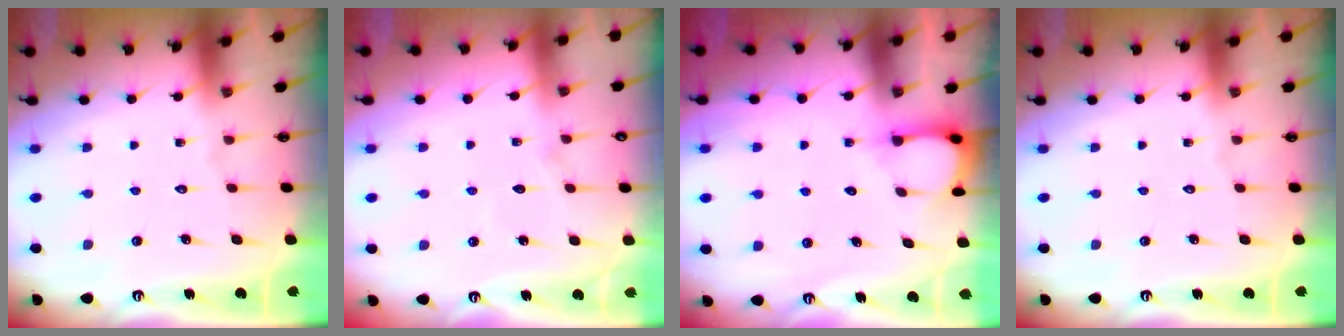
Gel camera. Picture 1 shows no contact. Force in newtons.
{"total": 5.9, "press": 5.9, "slide": 0.6}
{"total": 3.6, "press": 3.6, "slide": 0.5}
{"total": 0.0}